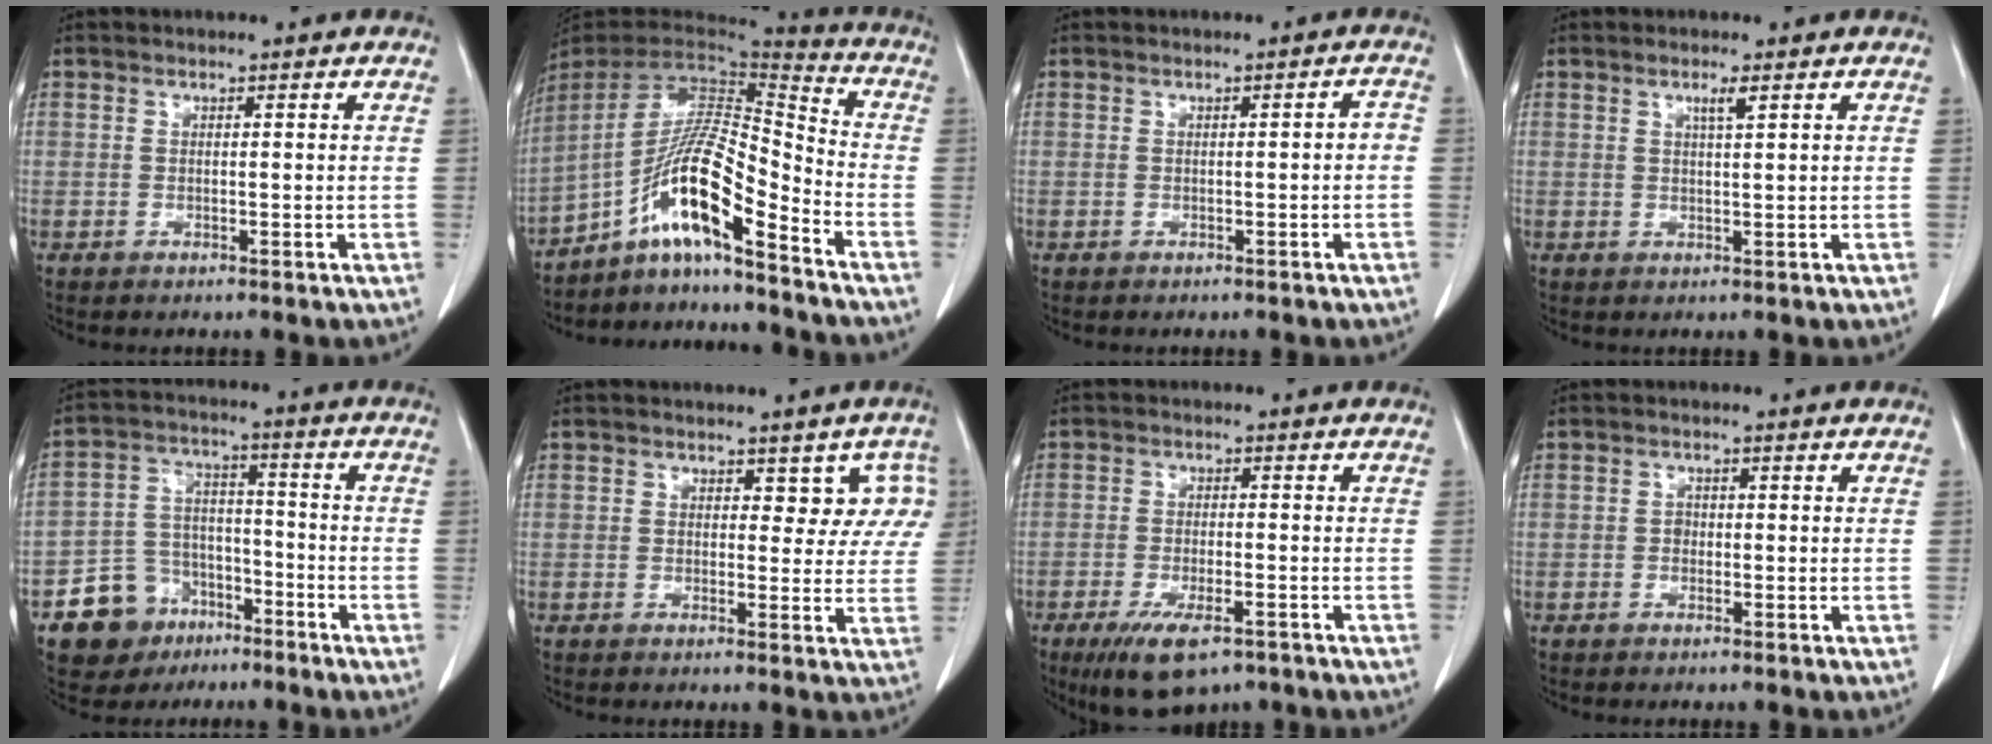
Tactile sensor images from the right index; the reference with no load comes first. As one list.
[{"total": 13.0, "force": [-8.5, 0.6, 9.8], "torque": [-0.171, 0.017, -0.152]}, {"total": 1.4, "force": [-0.4, 0.4, 1.3], "torque": [-0.013, 0.004, -0.005]}, {"total": 1.7, "force": [0.9, -0.1, 1.4], "torque": [-0.027, -0.002, 0.017]}, {"total": 9.7, "force": [-5.6, 7.6, 2.5], "torque": [-0.047, 0.027, -0.086]}, {"total": 5.0, "force": [2.2, 3.1, 3.2], "torque": [-0.002, 0.010, 0.018]}, {"total": 8.3, "force": [-5.3, 2.9, 5.8], "torque": [-0.099, -0.014, -0.081]}, {"total": 0.9, "force": [-0.1, 0.8, 0.4], "torque": [-0.003, 0.006, -0.002]}]